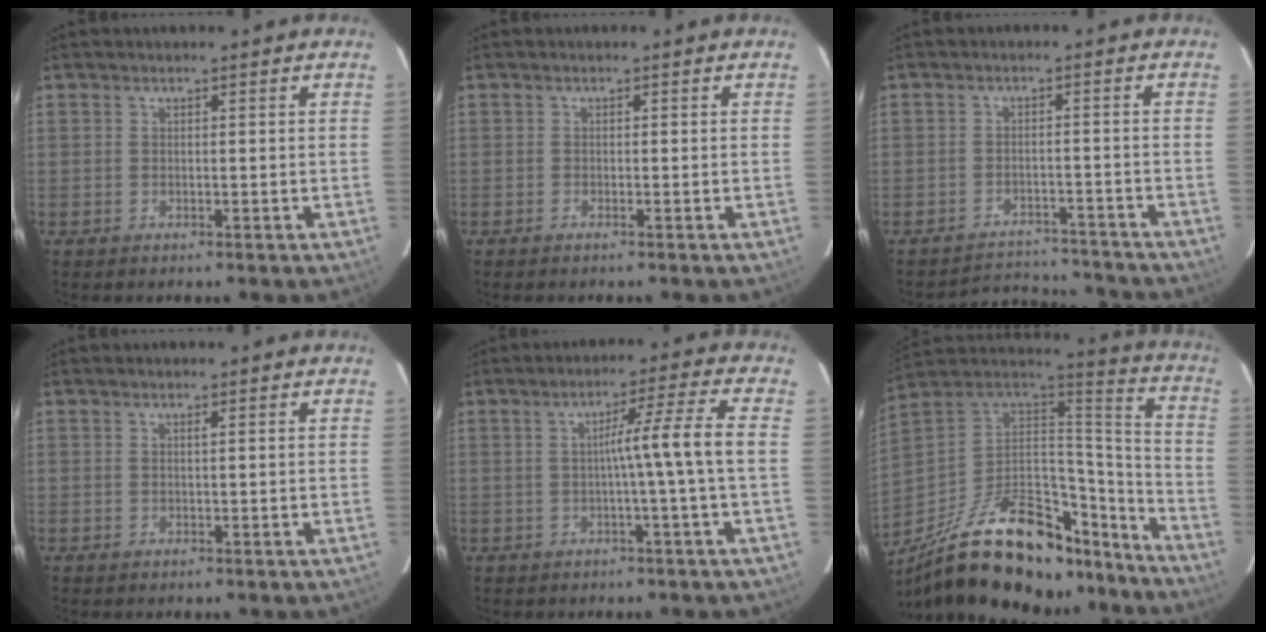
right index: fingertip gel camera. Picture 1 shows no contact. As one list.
[{"total": 0.6, "force": [-0.5, -0.1, 0.3], "torque": [-0.010, -0.001, -0.009]}, {"total": 7.1, "force": [-6.9, 1.0, -1.4], "torque": [0.017, 0.019, -0.099]}, {"total": 0.0}, {"total": 6.9, "force": [-0.5, -2.1, 6.5], "torque": [-0.099, 0.012, -0.004]}, {"total": 27.8, "force": [-20.7, 10.8, 15.0], "torque": [-0.264, 0.015, -0.330]}]